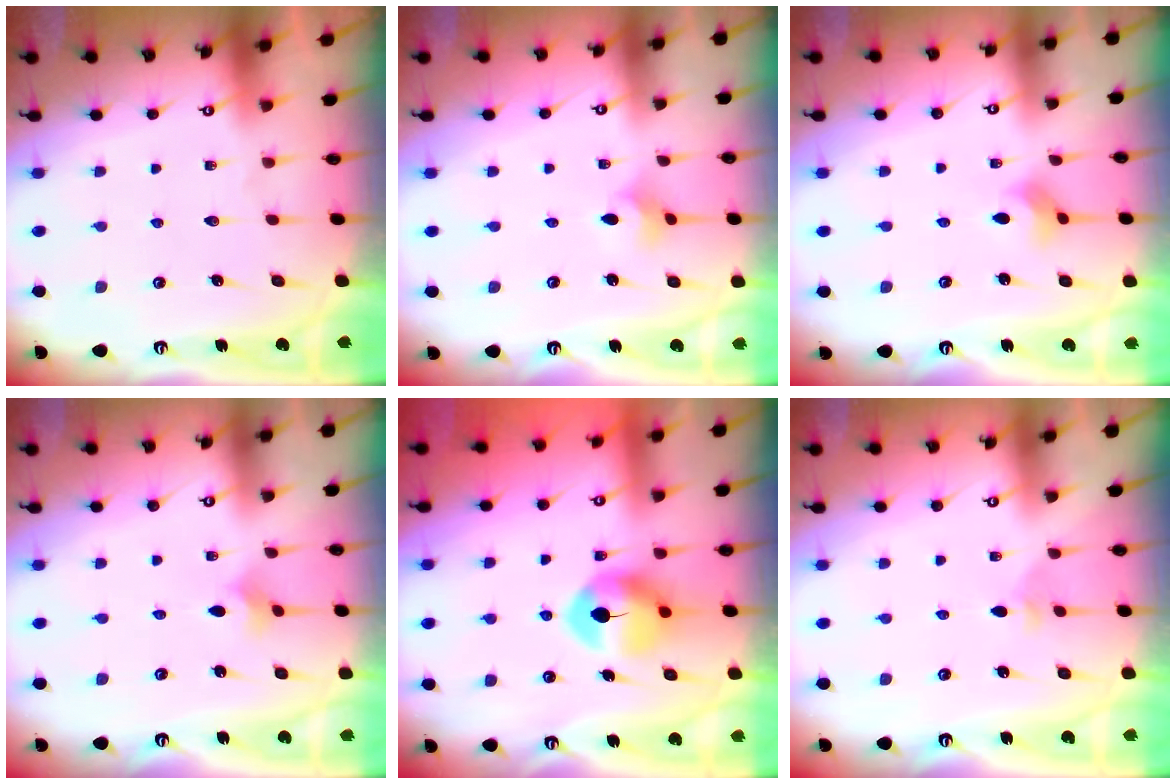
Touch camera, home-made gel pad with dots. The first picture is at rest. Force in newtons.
{"total": 3.3, "press": 3.2, "slide": 0.7}
{"total": 2.8, "press": 2.8, "slide": 0.1}
{"total": 1.7, "press": 1.7, "slide": 0.4}
{"total": 8.9, "press": 8.9, "slide": 0.4}
{"total": 2.7, "press": 2.6, "slide": 0.9}